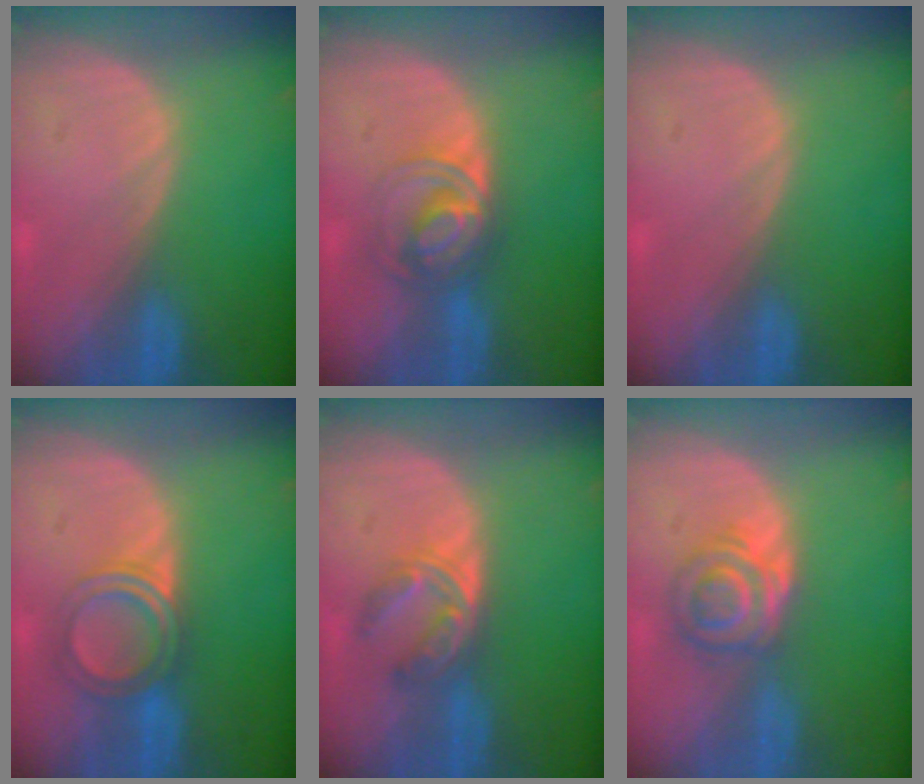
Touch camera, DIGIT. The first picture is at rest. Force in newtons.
{"total": 6.5, "press": 5.8, "slide": 2.9}
{"total": 0.0}
{"total": 5.1, "press": 5.0, "slide": 0.7}
{"total": 6.0, "press": 5.0, "slide": 3.3}
{"total": 5.5, "press": 5.2, "slide": 1.8}